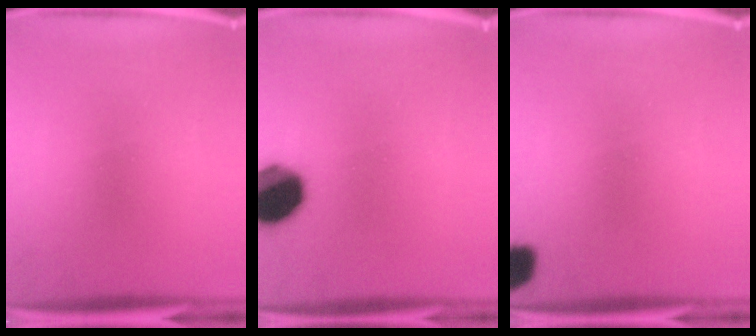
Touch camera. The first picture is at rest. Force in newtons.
{"total": 15.0}
{"total": 5.0}